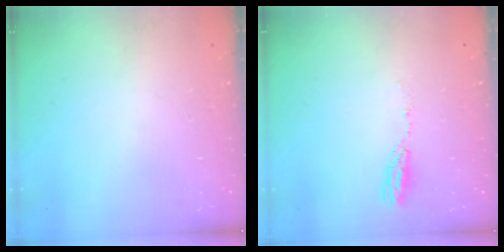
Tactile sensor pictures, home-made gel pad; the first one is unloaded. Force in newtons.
{"total": 3.8, "press": 3.8, "slide": 0.2}